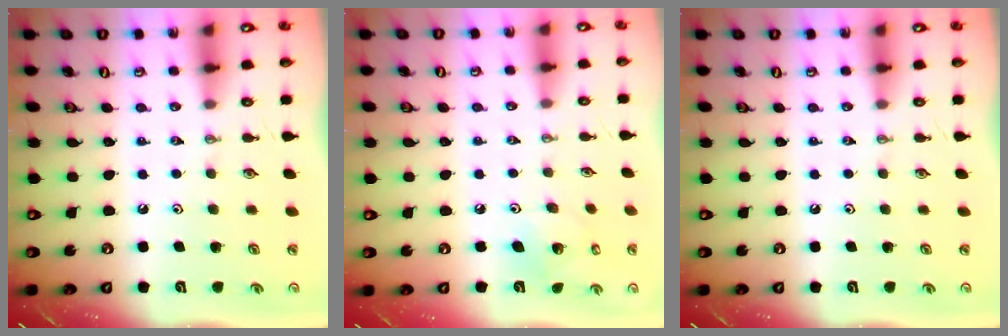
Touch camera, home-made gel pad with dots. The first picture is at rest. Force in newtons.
{"total": 7.1, "press": 7.1, "slide": 0.2}
{"total": 0.0}